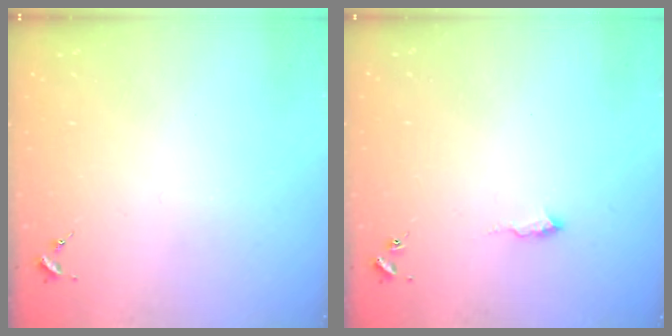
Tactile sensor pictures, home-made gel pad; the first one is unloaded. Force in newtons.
{"total": 5.7, "press": 5.7, "slide": 0.6}